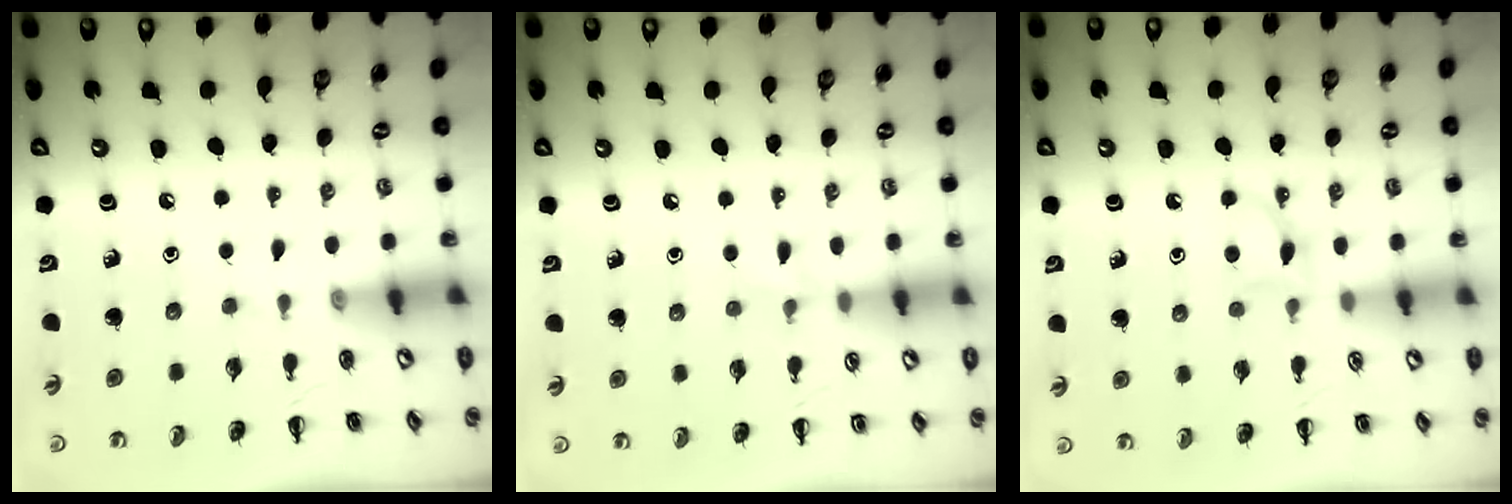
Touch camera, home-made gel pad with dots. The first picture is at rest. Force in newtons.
{"total": 4.8, "press": 4.5, "slide": 1.7}
{"total": 3.6, "press": 3.4, "slide": 1.3}